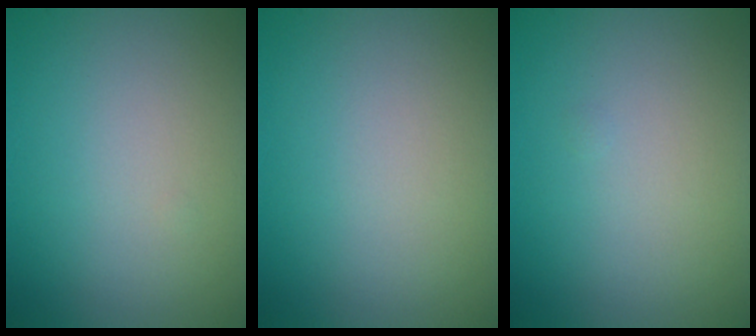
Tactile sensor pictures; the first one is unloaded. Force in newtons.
{"total": 0.0}
{"total": 0.0}